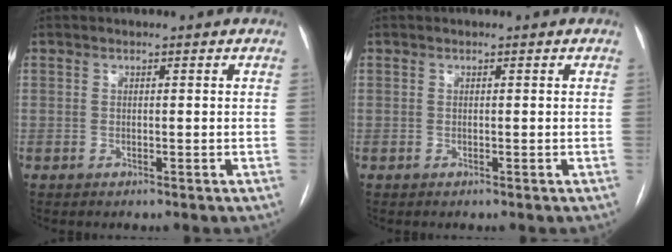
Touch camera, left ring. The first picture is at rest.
{"total": 0.0}